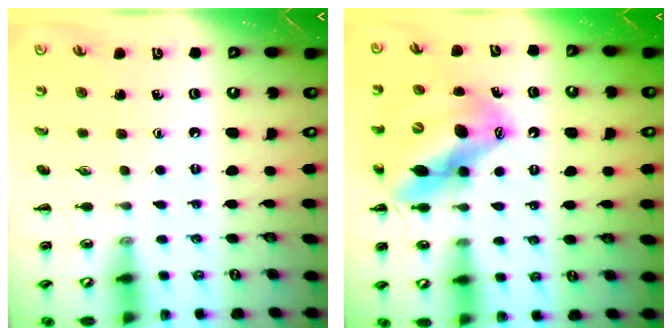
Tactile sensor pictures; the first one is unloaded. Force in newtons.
{"total": 13.8, "press": 13.4, "slide": 3.4}